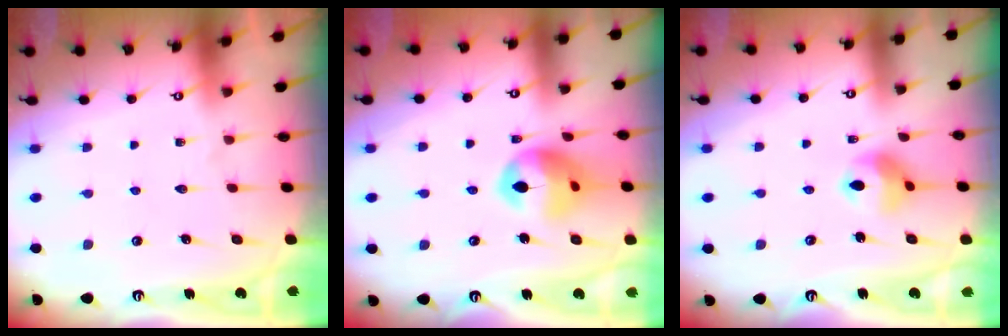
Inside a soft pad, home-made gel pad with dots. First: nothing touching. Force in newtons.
{"total": 12.4, "press": 12.4, "slide": 1.2}
{"total": 8.4, "press": 8.3, "slide": 0.9}